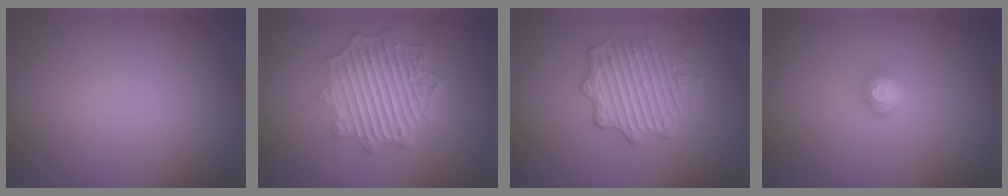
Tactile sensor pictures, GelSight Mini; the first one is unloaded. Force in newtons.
{"total": 6.9, "press": 5.3, "slide": 4.4}
{"total": 4.2, "press": 3.8, "slide": 1.7}
{"total": 2.0, "press": 1.3, "slide": 1.5}